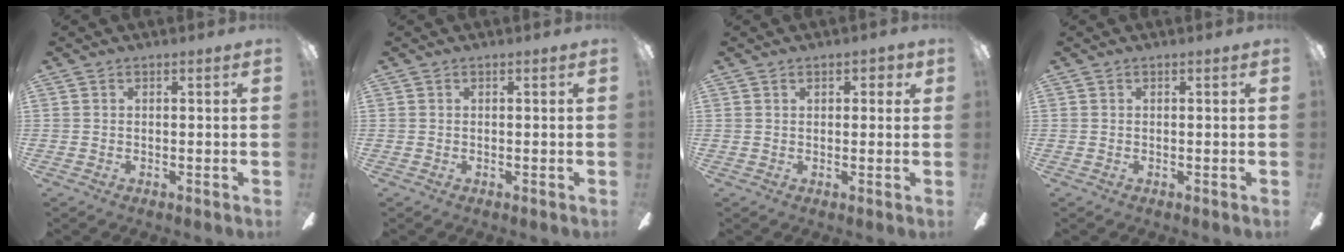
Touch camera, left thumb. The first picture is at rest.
{"total": 0.0}
{"total": 3.2, "force": [1.4, 1.6, 2.4], "torque": [-0.025, -0.002, 0.018]}
{"total": 0.0}